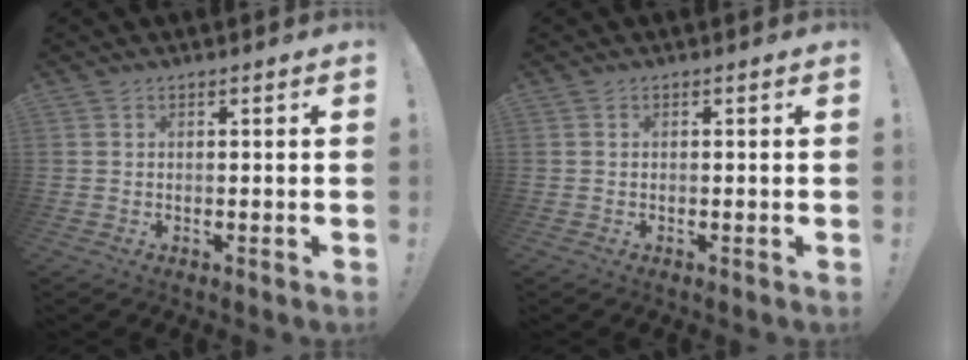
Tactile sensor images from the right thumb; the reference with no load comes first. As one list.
[{"total": 0.0}]